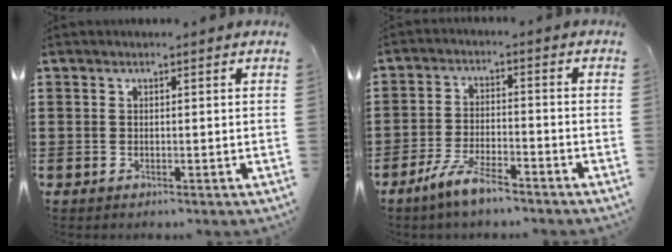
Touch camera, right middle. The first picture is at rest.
{"total": 5.9, "force": [-4.7, 1.1, 3.3], "torque": [-0.081, -0.005, -0.093]}